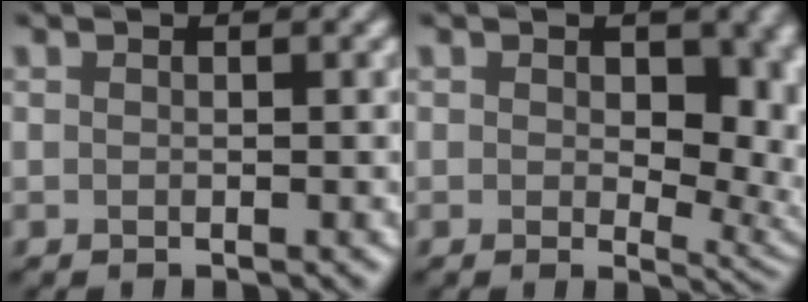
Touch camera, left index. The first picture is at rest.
{"total": 8.8, "force": [0.9, 5.5, 6.8], "torque": [-0.073, -0.015, 0.023]}